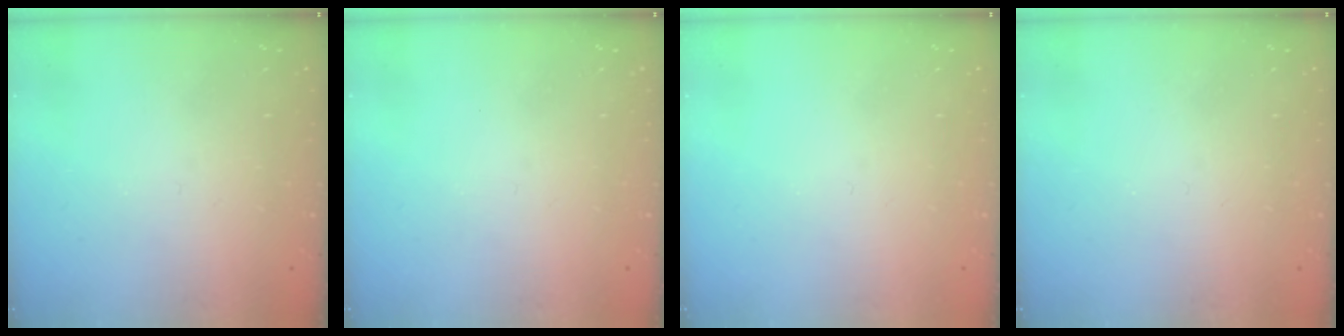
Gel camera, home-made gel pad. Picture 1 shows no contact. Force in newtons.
{"total": 0.0}
{"total": 0.0}
{"total": 2.2, "press": 2.1, "slide": 0.4}